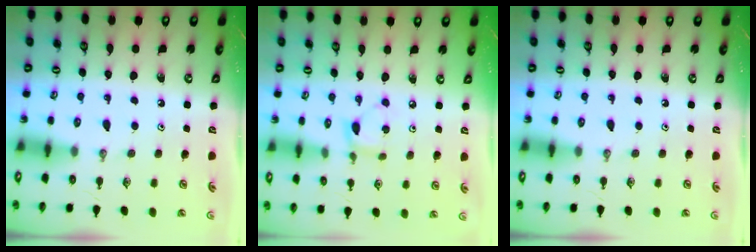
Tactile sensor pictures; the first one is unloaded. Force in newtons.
{"total": 4.7, "press": 4.7, "slide": 0.4}
{"total": 0.0}